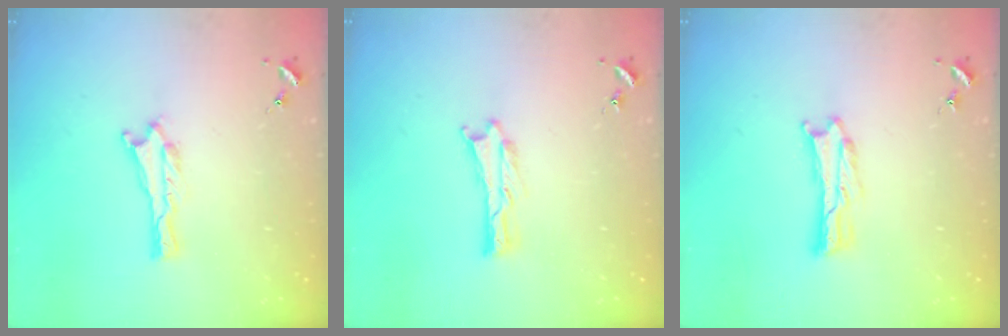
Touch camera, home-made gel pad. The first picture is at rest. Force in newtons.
{"total": 0.0}
{"total": 1.0, "press": 1.0, "slide": 0.2}